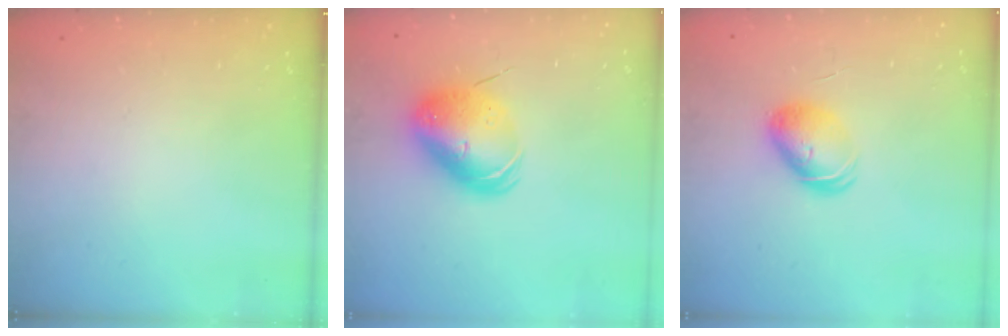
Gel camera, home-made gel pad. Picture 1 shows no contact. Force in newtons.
{"total": 11.4, "press": 11.1, "slide": 2.6}
{"total": 7.5, "press": 7.5, "slide": 0.2}